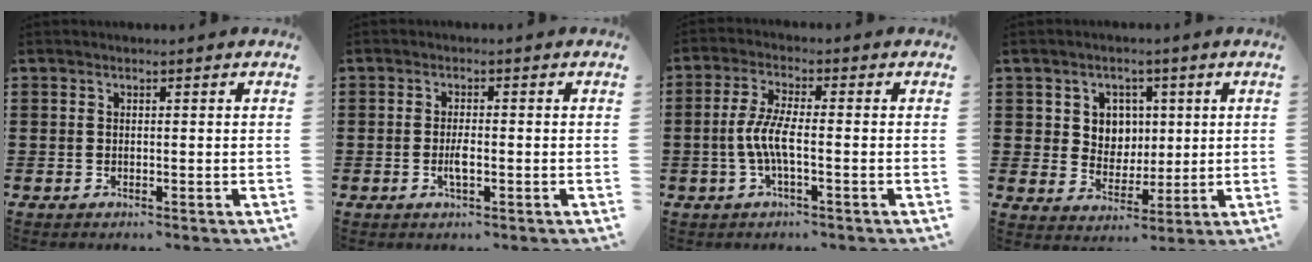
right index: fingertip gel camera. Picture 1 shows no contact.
{"total": 2.5, "force": [-0.7, 0.6, 2.4], "torque": [-0.048, -0.003, -0.014]}
{"total": 5.1, "force": [-1.3, 0.9, 4.9], "torque": [-0.122, -0.011, -0.037]}
{"total": 5.0, "force": [1.8, 4.6, 1.2], "torque": [-0.040, 0.010, 0.029]}